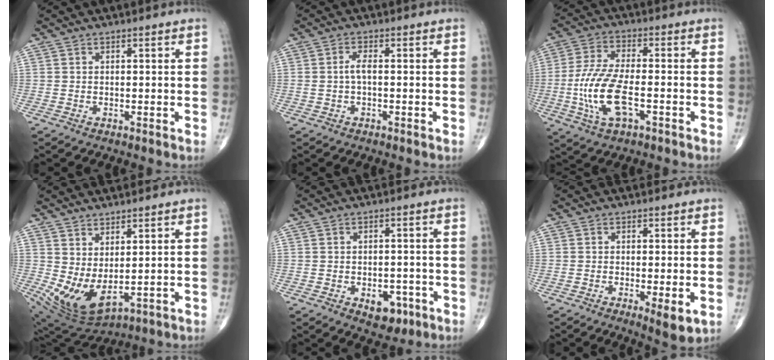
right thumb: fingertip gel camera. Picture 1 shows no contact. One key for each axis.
{"total": 2.3, "fx": -0.1, "fy": 0.8, "fz": 2.1, "tx": -0.045, "ty": 0.006, "tz": -0.002}
{"total": 12.5, "fx": -3.1, "fy": 5.2, "fz": 11.0, "tx": -0.238, "ty": 0.013, "tz": -0.058}
{"total": 10.0, "fx": 1.0, "fy": 4.4, "fz": 8.9, "tx": -0.169, "ty": -0.023, "tz": 0.045}
{"total": 5.5, "fx": -2.3, "fy": 3.5, "fz": 3.6, "tx": -0.025, "ty": 0.012, "tz": -0.022}
{"total": 4.8, "fx": -1.3, "fy": 1.3, "fz": 4.4, "tx": -0.070, "ty": -0.015, "tz": -0.021}